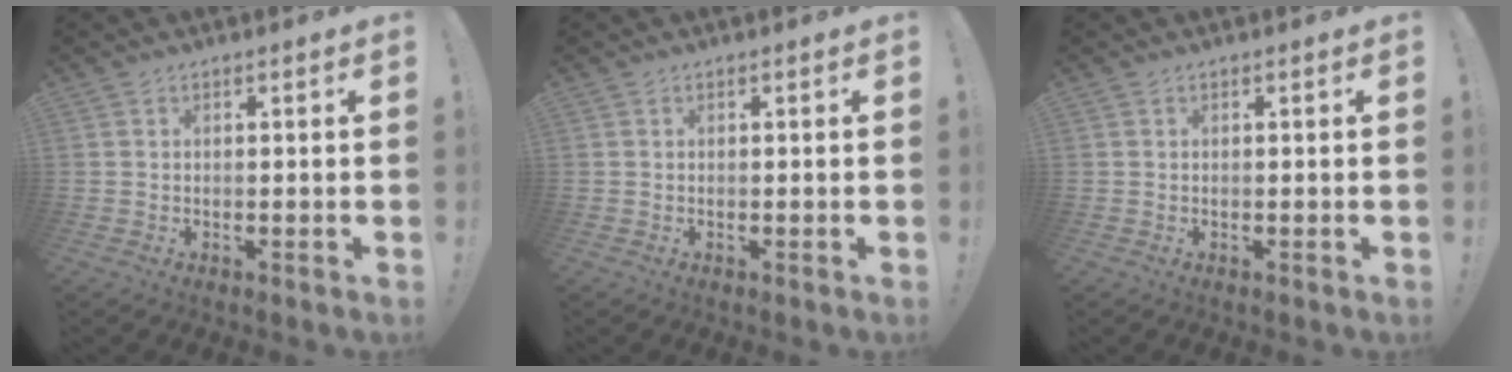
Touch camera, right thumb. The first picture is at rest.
{"total": 0.0}
{"total": 0.0}